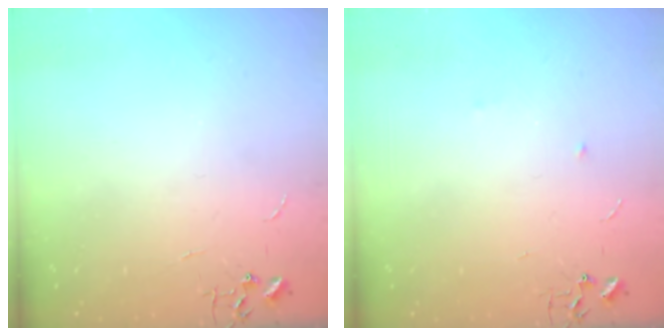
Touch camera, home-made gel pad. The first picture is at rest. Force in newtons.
{"total": 3.8, "press": 3.7, "slide": 1.0}